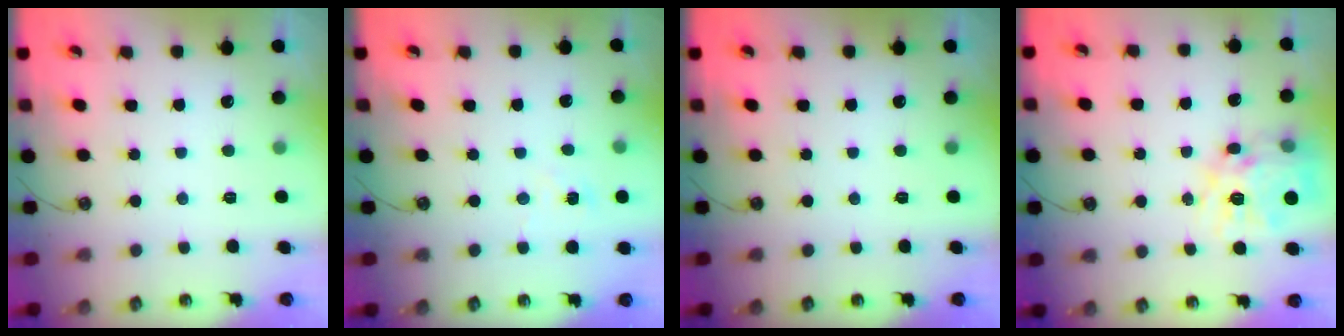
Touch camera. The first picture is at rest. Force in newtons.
{"total": 3.7, "press": 3.7, "slide": 0.4}
{"total": 0.0}
{"total": 16.2, "press": 16.1, "slide": 1.4}